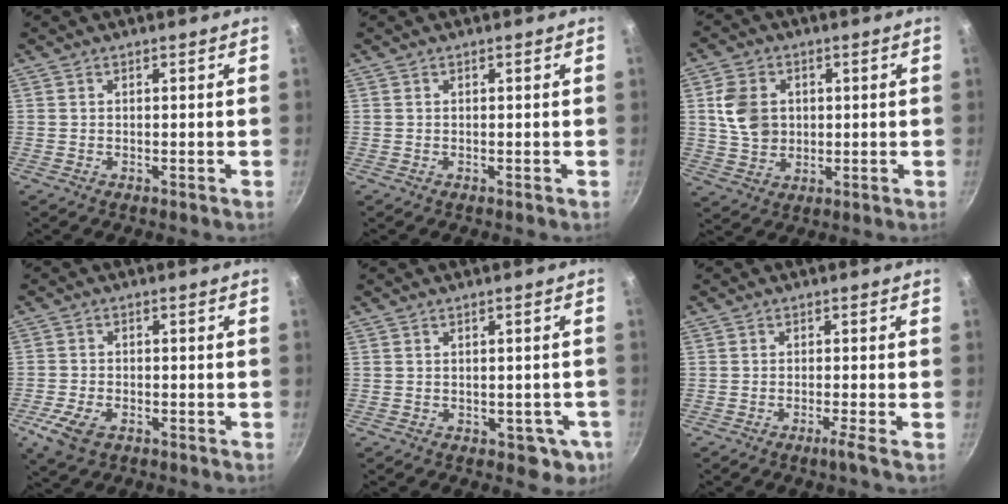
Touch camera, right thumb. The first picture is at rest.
{"total": 0.0}
{"total": 8.8, "force": [1.5, 7.0, 5.1], "torque": [-0.072, -0.005, 0.029]}
{"total": 6.3, "force": [-3.0, 3.5, 4.2], "torque": [-0.095, 0.004, -0.059]}
{"total": 5.2, "force": [-1.4, 3.4, 3.6], "torque": [-0.017, 0.009, -0.006]}
{"total": 2.0, "force": [-1.2, -0.6, 1.5], "torque": [-0.039, 0.006, -0.023]}